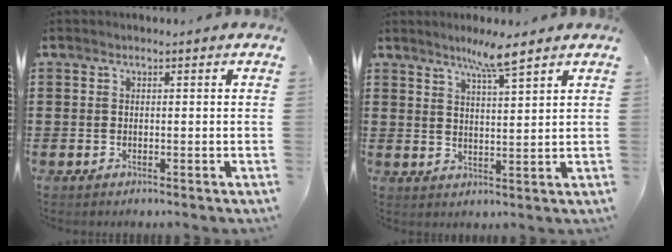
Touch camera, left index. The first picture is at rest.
{"total": 5.3, "force": [4.2, -0.2, 3.3], "torque": [-0.069, -0.009, 0.070]}